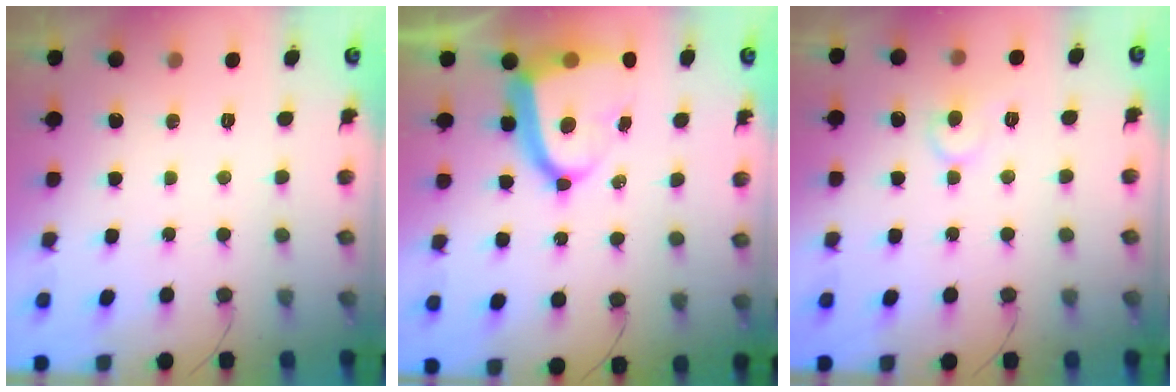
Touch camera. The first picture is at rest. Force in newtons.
{"total": 14.5, "press": 14.5, "slide": 1.3}
{"total": 7.9, "press": 7.9, "slide": 0.8}